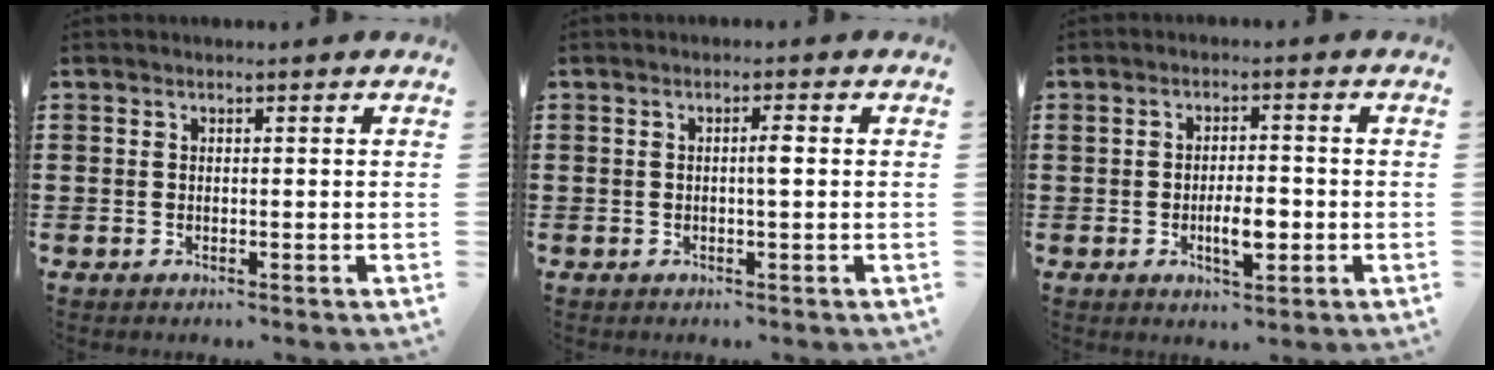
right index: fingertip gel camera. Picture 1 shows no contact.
{"total": 1.7, "force": [-0.1, 0.1, 1.7], "torque": [-0.032, 0.001, -0.004]}
{"total": 4.7, "force": [-1.1, 1.8, 4.2], "torque": [-0.079, 0.004, -0.022]}